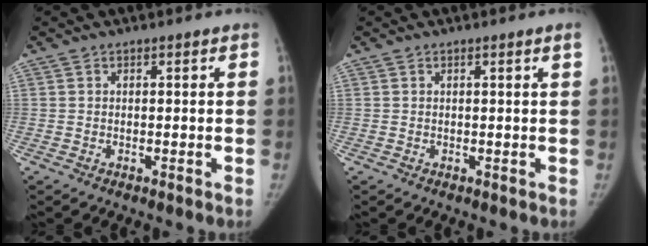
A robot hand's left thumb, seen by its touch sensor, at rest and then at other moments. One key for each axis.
{"total": 0.9, "fx": 0.3, "fy": -0.4, "fz": 0.8, "tx": -0.019, "ty": -0.002, "tz": 0.009}